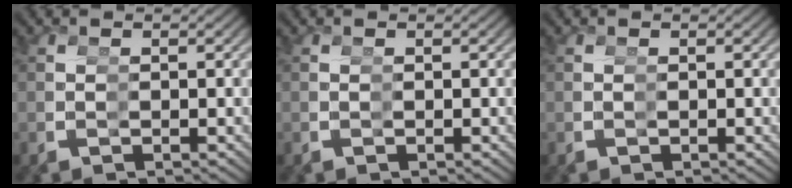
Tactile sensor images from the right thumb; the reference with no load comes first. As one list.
[{"total": 0.0}, {"total": 0.0}]